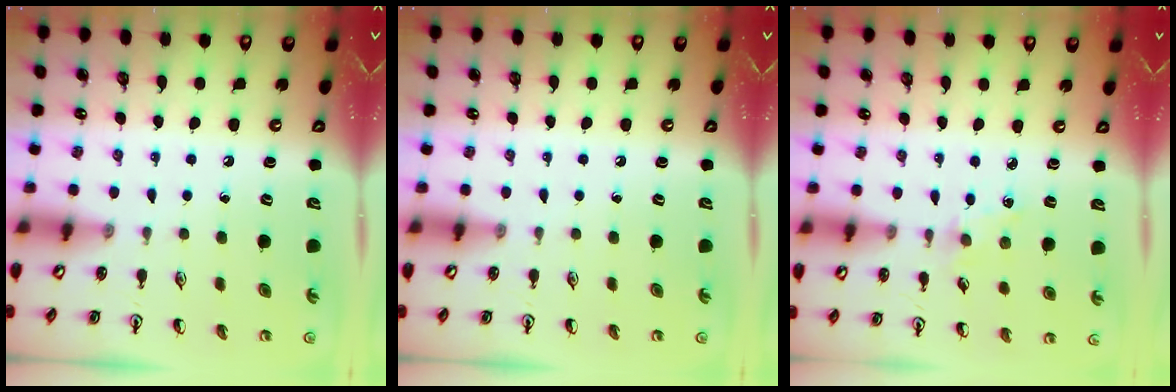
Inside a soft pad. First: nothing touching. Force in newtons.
{"total": 0.0}
{"total": 2.6, "press": 2.6, "slide": 0.4}